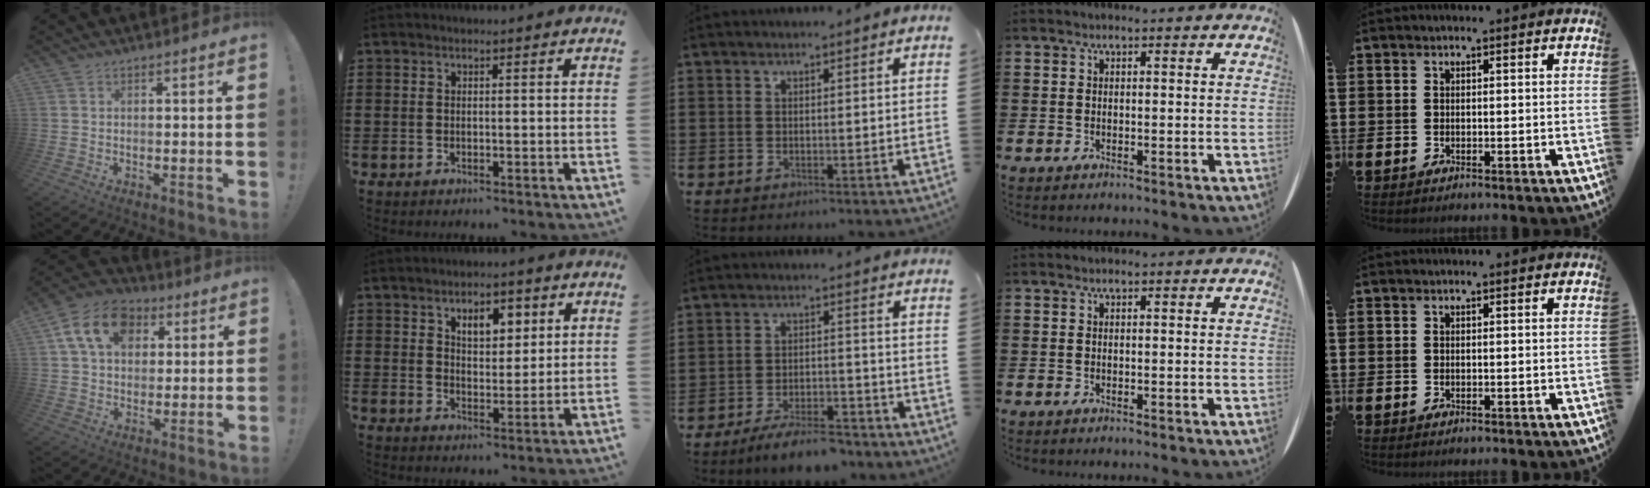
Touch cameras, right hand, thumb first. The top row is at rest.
{"thumb": {"total": 15.0, "force": [5.4, 11.0, 8.6], "torque": [-0.137, -0.005, 0.105]}, "index": {"total": 5.1, "force": [2.6, 2.9, 3.3], "torque": [-0.051, 0.003, 0.039]}, "middle": {"total": 6.0, "force": [-5.4, 0.7, 2.5], "torque": [-0.052, -0.005, -0.103]}}